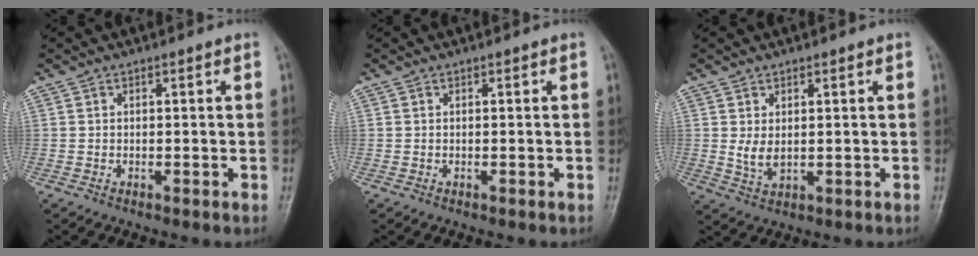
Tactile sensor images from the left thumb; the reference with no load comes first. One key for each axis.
{"total": 0.0}
{"total": 3.2, "fx": 0.6, "fy": 1.7, "fz": 2.6, "tx": -0.045, "ty": -0.009, "tz": 0.020}